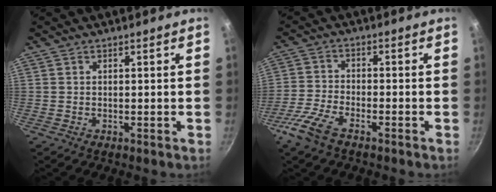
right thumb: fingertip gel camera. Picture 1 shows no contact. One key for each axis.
{"total": 7.1, "fx": -4.7, "fy": 2.5, "fz": 4.7, "tx": -0.114, "ty": 0.018, "tz": -0.104}